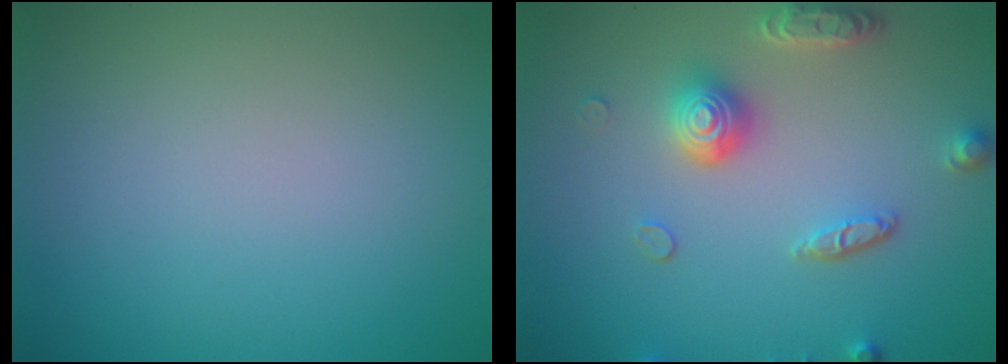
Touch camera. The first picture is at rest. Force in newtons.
{"total": 4.4, "press": 3.6, "slide": 2.5}